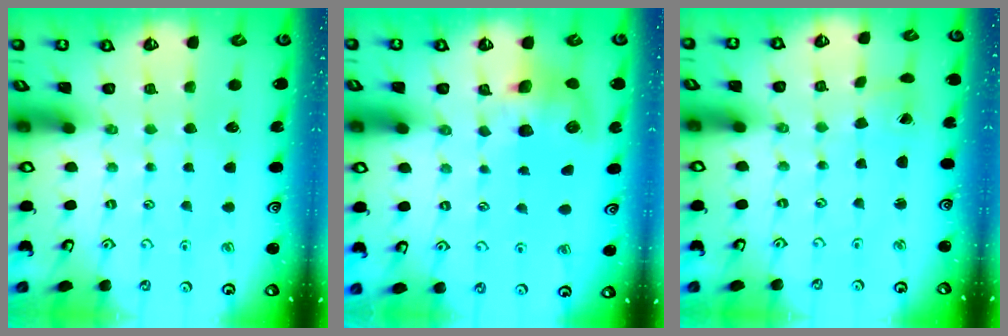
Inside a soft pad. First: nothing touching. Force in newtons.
{"total": 9.4, "press": 9.3, "slide": 0.8}
{"total": 0.0}